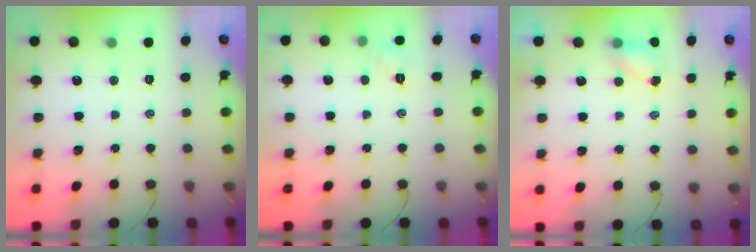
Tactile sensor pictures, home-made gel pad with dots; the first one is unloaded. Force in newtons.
{"total": 5.6, "press": 5.3, "slide": 1.6}
{"total": 4.0, "press": 3.9, "slide": 1.0}